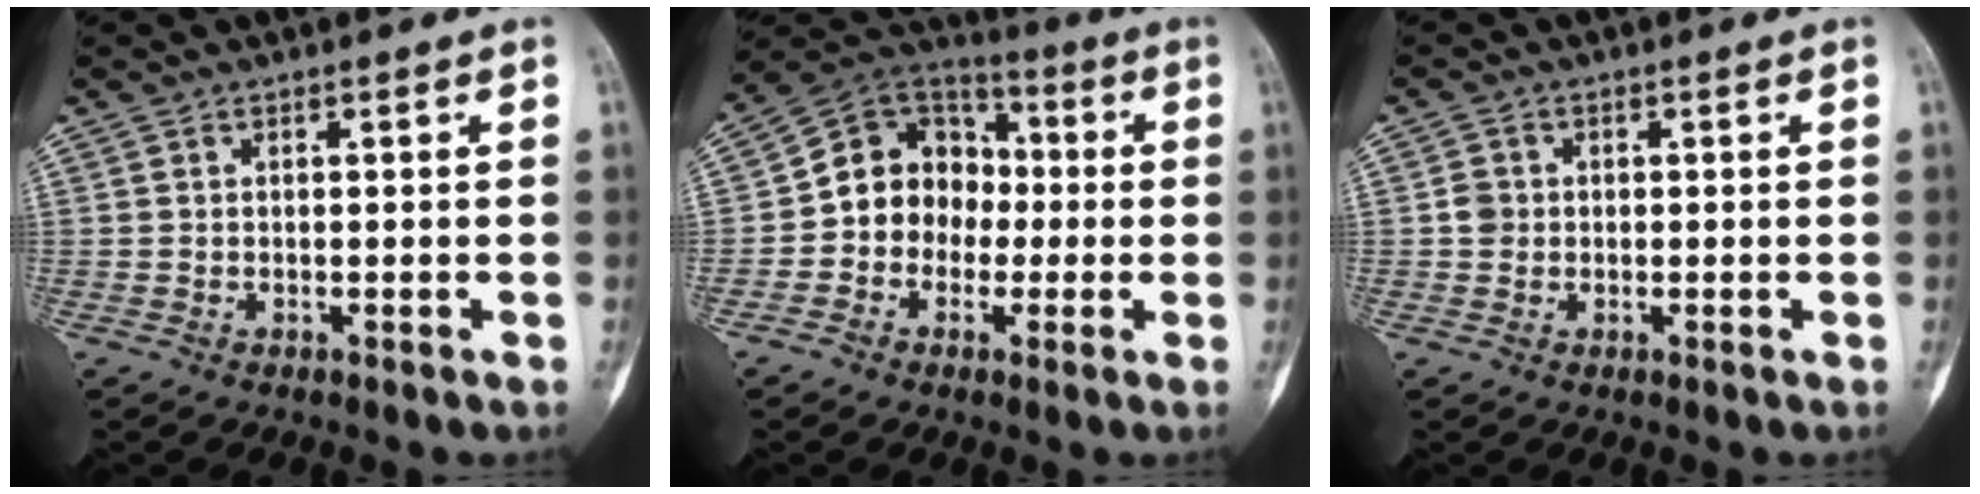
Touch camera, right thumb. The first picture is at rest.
{"total": 12.7, "force": [-1.2, 10.8, 6.5], "torque": [-0.058, 0.036, -0.034]}
{"total": 2.3, "force": [0.0, 2.1, 0.9], "torque": [-0.006, 0.005, -0.002]}